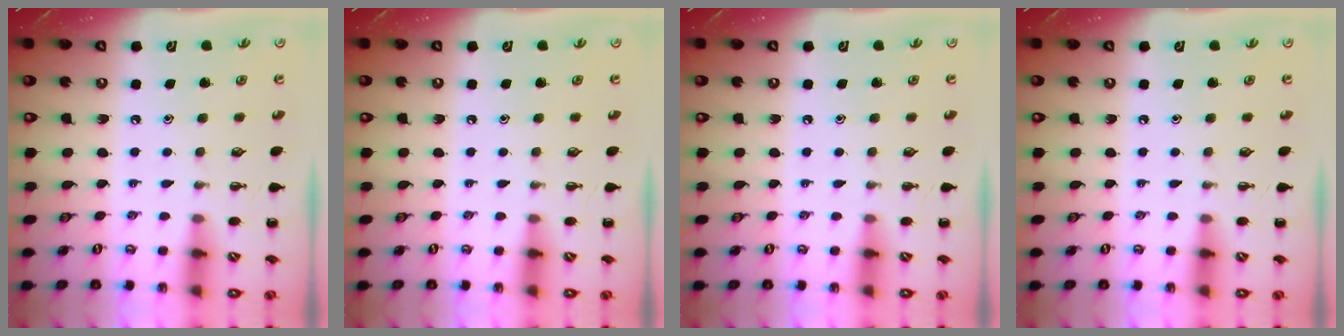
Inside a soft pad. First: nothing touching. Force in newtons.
{"total": 0.0}
{"total": 0.0}
{"total": 0.0}